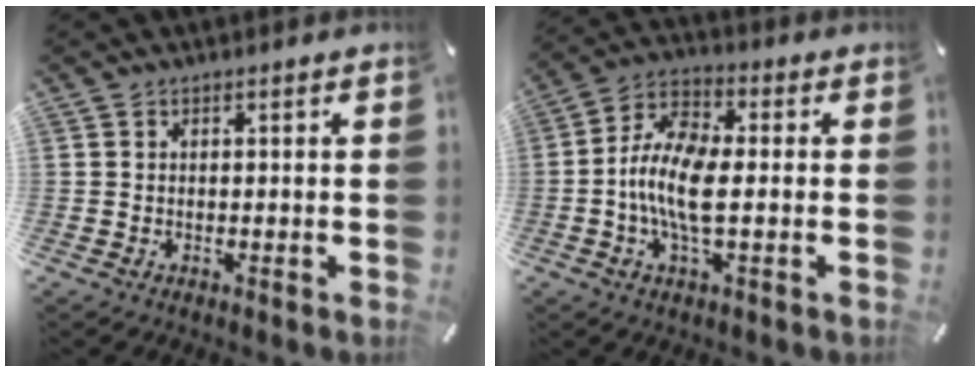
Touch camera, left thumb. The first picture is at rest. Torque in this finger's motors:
{"motor_torque": [1.27, 1.86, 0.89, -0.41, 0.40]}